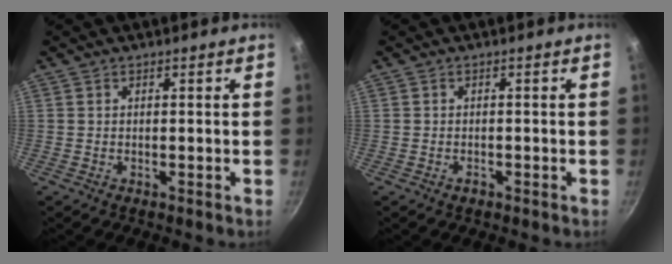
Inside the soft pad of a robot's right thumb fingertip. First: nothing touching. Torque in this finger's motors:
{"motor_torque": [-0.23, -0.04, -0.12, 0.43, 0.03]}